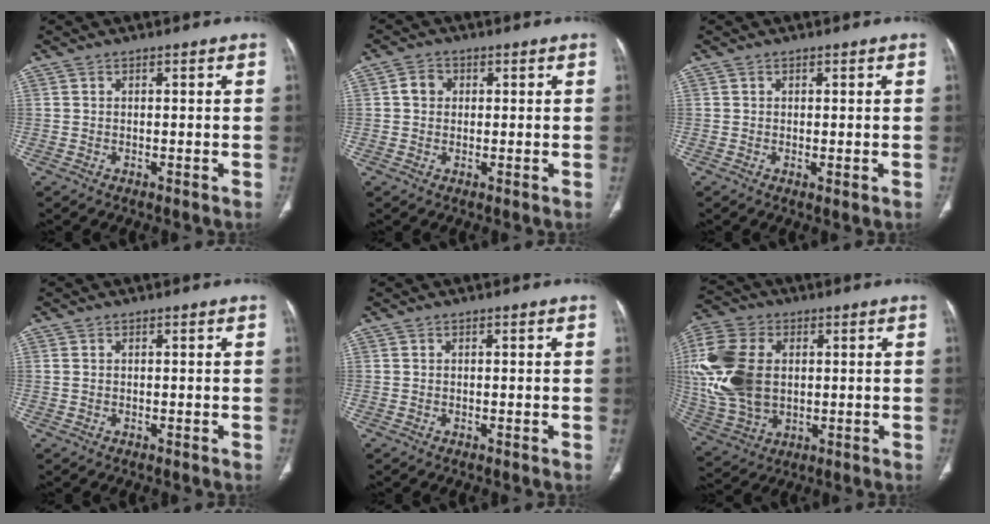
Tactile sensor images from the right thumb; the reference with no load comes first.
{"total": 2.8, "force": [0.5, 2.5, 1.3], "torque": [-0.013, 0.006, 0.006]}
{"total": 0.8, "force": [0.0, 0.2, 0.8], "torque": [-0.017, -0.006, 0.001]}
{"total": 0.6, "force": [0.2, 0.4, 0.4], "torque": [-0.014, 0.010, 0.007]}
{"total": 0.0}
{"total": 19.8, "force": [2.1, 13.4, 14.4], "torque": [-0.332, -0.002, 0.050]}